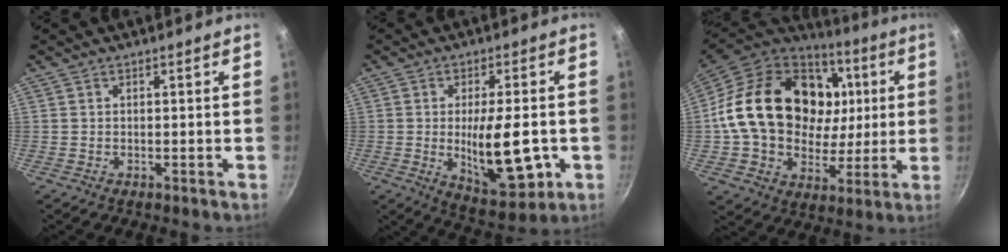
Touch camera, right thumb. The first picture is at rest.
{"total": 14.9, "force": [-2.3, 5.9, 13.5], "torque": [-0.183, -0.012, -0.023]}
{"total": 29.0, "force": [5.3, 21.3, 18.9], "torque": [-0.305, 0.012, 0.098]}